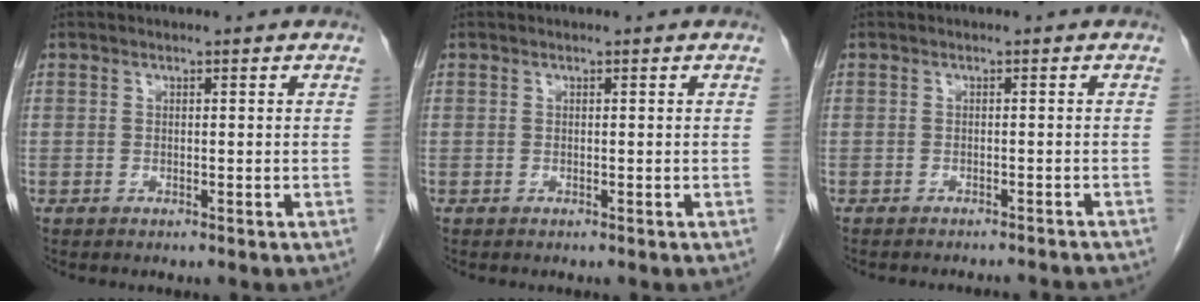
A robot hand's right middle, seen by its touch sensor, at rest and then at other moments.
{"total": 0.0}
{"total": 6.7, "force": [-6.5, 0.6, 1.4], "torque": [-0.012, -0.003, -0.066]}